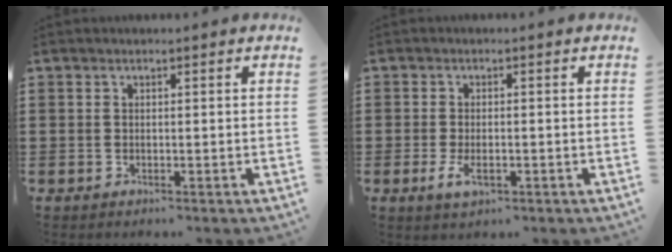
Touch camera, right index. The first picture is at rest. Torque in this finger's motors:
{"motor_torque": [1.11, 1.03, 0.10, 0.03]}